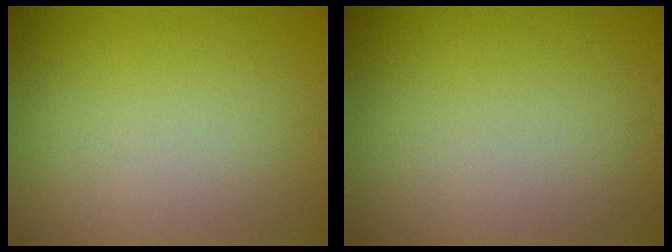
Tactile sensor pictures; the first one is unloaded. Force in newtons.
{"total": 0.0}